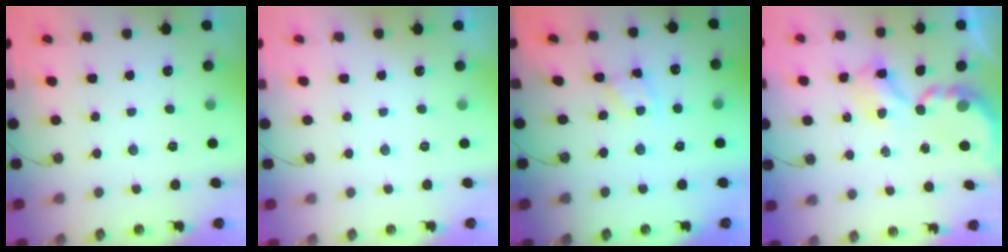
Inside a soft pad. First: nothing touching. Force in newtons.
{"total": 0.0}
{"total": 2.1, "press": 2.1, "slide": 0.3}
{"total": 5.5, "press": 5.5, "slide": 0.3}